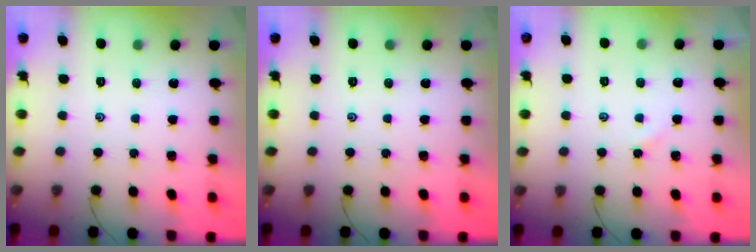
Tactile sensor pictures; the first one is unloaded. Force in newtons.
{"total": 0.0}
{"total": 2.2, "press": 2.2, "slide": 0.3}